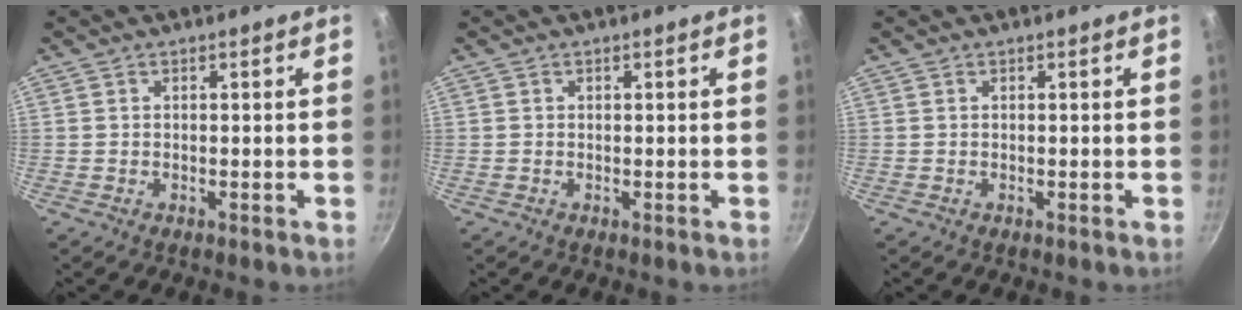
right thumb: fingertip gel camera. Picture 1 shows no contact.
{"total": 0.0}
{"total": 0.0}